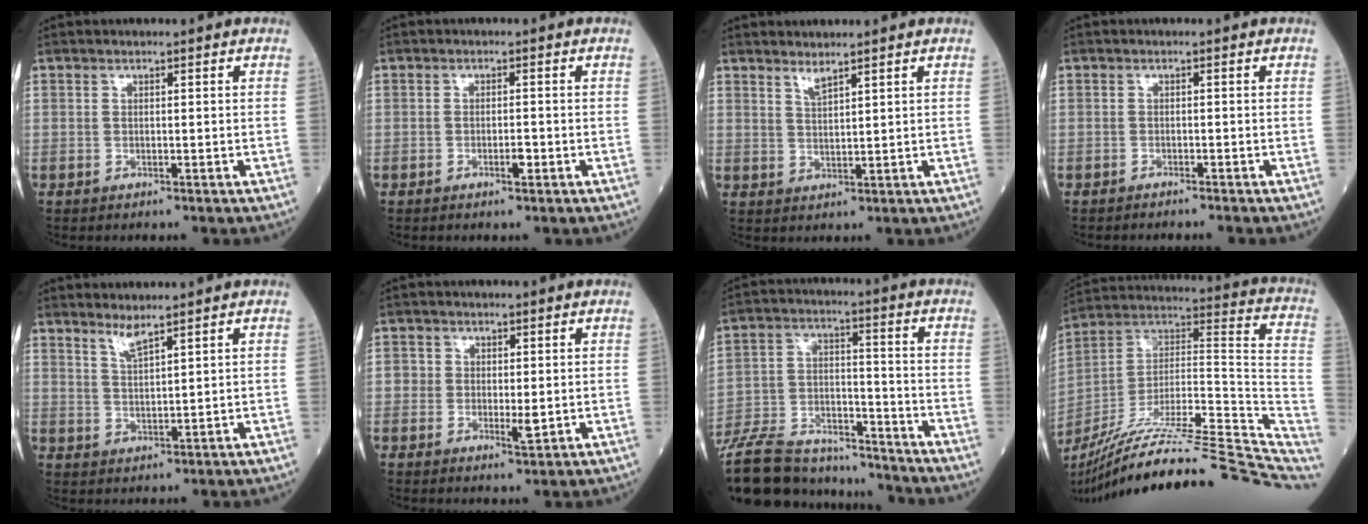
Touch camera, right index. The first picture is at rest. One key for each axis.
{"total": 1.9, "fx": -0.9, "fy": 0.3, "fz": 1.6, "tx": -0.027, "ty": 0.000, "tz": -0.015}
{"total": 2.0, "fx": 1.8, "fy": -0.1, "fz": 0.9, "tx": -0.017, "ty": -0.010, "tz": 0.038}
{"total": 2.6, "fx": -2.4, "fy": -0.2, "fz": 0.8, "tx": -0.009, "ty": 0.001, "tz": -0.031}
{"total": 2.8, "fx": 2.4, "fy": -0.3, "fz": 1.3, "tx": -0.028, "ty": -0.012, "tz": 0.049}
{"total": 3.2, "fx": -0.4, "fy": 1.8, "fz": 2.6, "tx": -0.034, "ty": -0.001, "tz": -0.006}
{"total": 22.0, "fx": -20.4, "fy": 4.9, "fz": 6.9, "tx": -0.172, "ty": -0.006, "tz": -0.329}
{"total": 32.1, "fx": -26.5, "fy": 3.8, "fz": 17.6, "tx": -0.207, "ty": -0.002, "tz": -0.397}